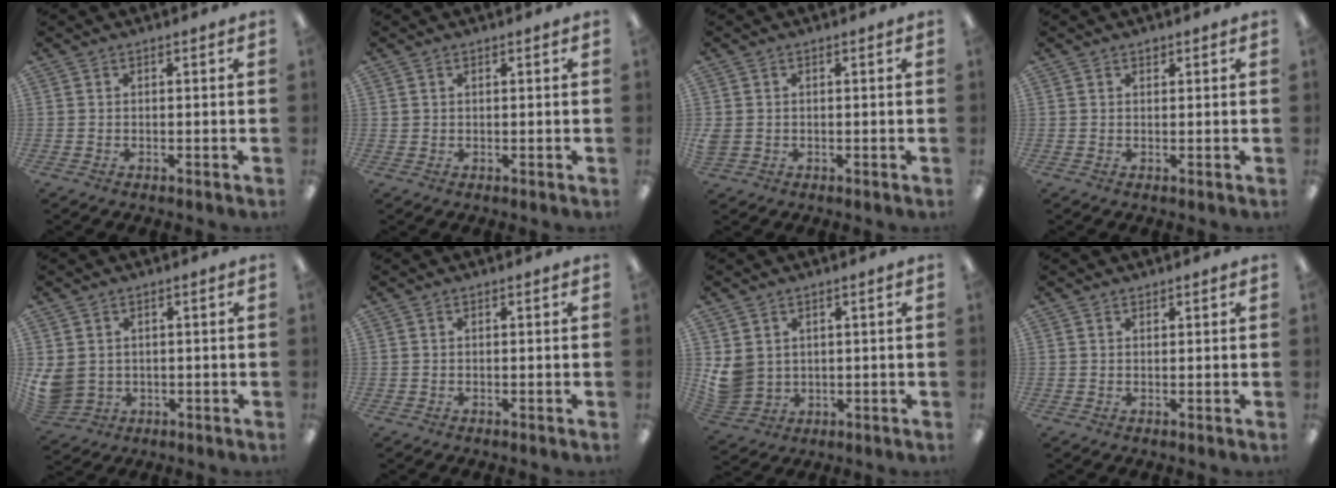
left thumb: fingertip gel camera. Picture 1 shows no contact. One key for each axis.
{"total": 0.8, "fx": 0.5, "fy": 0.6, "fz": 0.2, "tx": -0.004, "ty": 0.002, "tz": 0.010}
{"total": 2.2, "fx": 0.0, "fy": 1.9, "fz": 1.0, "tx": -0.017, "ty": 0.005, "tz": -0.002}
{"total": 0.9, "fx": 0.8, "fy": 0.4, "fz": 0.3, "tx": 0.002, "ty": -0.003, "tz": 0.012}
{"total": 5.5, "fx": 1.1, "fy": 4.9, "fz": 2.4, "tx": -0.077, "ty": -0.003, "tz": 0.023}
{"total": 0.0}
{"total": 6.1, "fx": 1.9, "fy": 5.3, "fz": 2.3, "tx": -0.057, "ty": -0.004, "tz": 0.040}
{"total": 0.9, "fx": 0.8, "fy": 0.3, "fz": 0.0, "tx": 0.001, "ty": 0.000, "tz": 0.016}